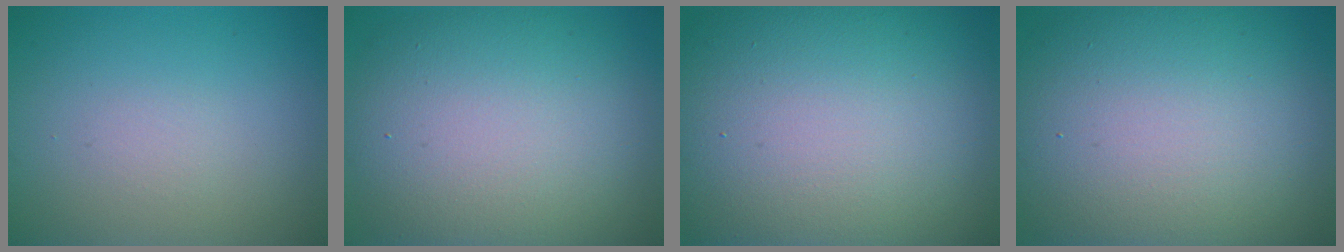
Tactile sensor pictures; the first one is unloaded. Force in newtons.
{"total": 12.9, "press": 12.9, "slide": 0.8}
{"total": 18.8, "press": 18.7, "slide": 1.6}
{"total": 16.2, "press": 16.1, "slide": 1.2}